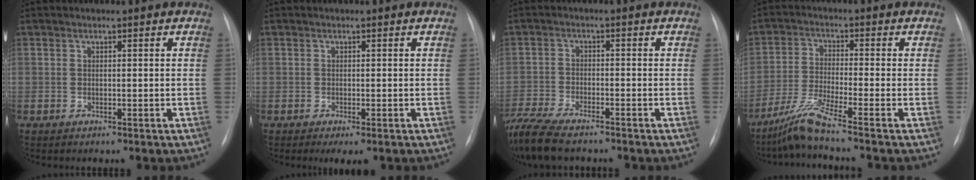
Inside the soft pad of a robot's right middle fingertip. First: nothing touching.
{"total": 2.6, "force": [-1.5, 0.7, 2.0], "torque": [-0.029, -0.006, -0.017]}
{"total": 11.5, "force": [-9.6, 2.5, 5.8], "torque": [-0.124, -0.022, -0.163]}
{"total": 6.2, "force": [-5.0, -1.7, 3.3], "torque": [-0.075, -0.033, -0.104]}